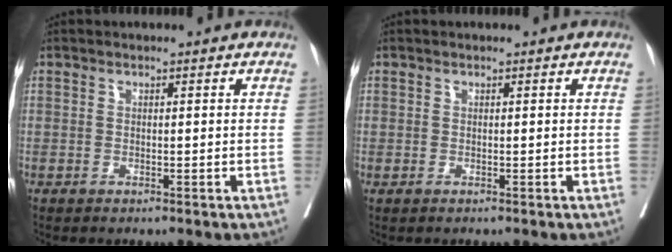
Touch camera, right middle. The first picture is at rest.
{"total": 0.0}